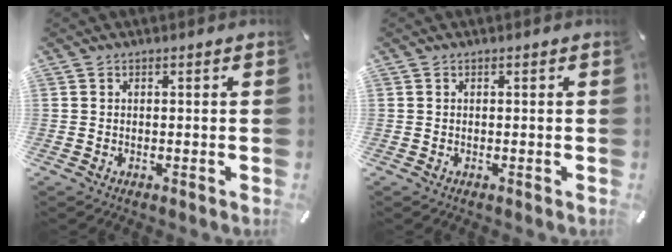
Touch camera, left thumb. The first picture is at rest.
{"total": 0.0}